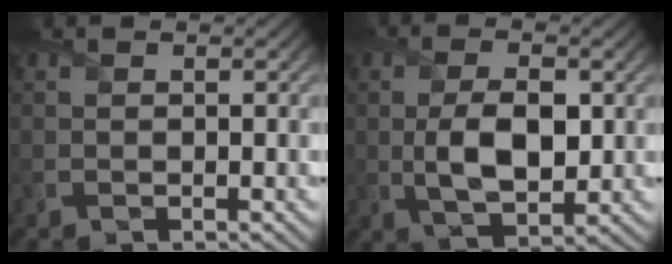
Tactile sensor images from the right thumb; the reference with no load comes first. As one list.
[{"total": 6.9, "force": [-0.1, 3.7, 5.9], "torque": [-0.121, -0.007, 0.001]}]